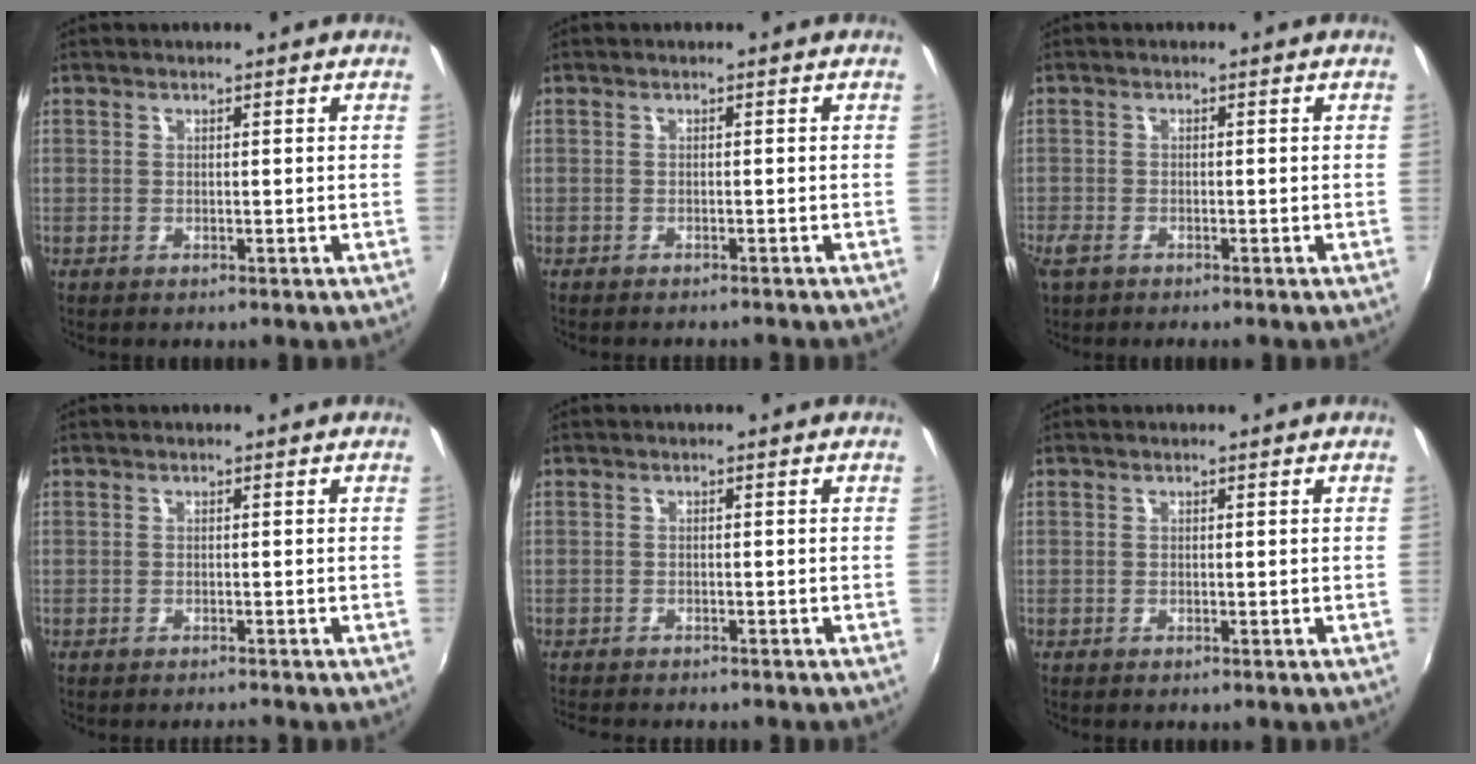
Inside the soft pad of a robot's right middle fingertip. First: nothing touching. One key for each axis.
{"total": 2.5, "fx": -2.4, "fy": 0.3, "fz": 0.9, "tx": -0.023, "ty": -0.012, "tz": -0.038}
{"total": 2.9, "fx": -2.0, "fy": 1.3, "fz": 1.6, "tx": -0.041, "ty": -0.008, "tz": -0.040}
{"total": 1.2, "fx": -1.2, "fy": 0.0, "fz": 0.2, "tx": -0.005, "ty": -0.007, "tz": -0.019}
{"total": 5.3, "fx": -4.8, "fy": 0.7, "fz": 2.0, "tx": -0.048, "ty": -0.018, "tz": -0.079}
{"total": 0.0}